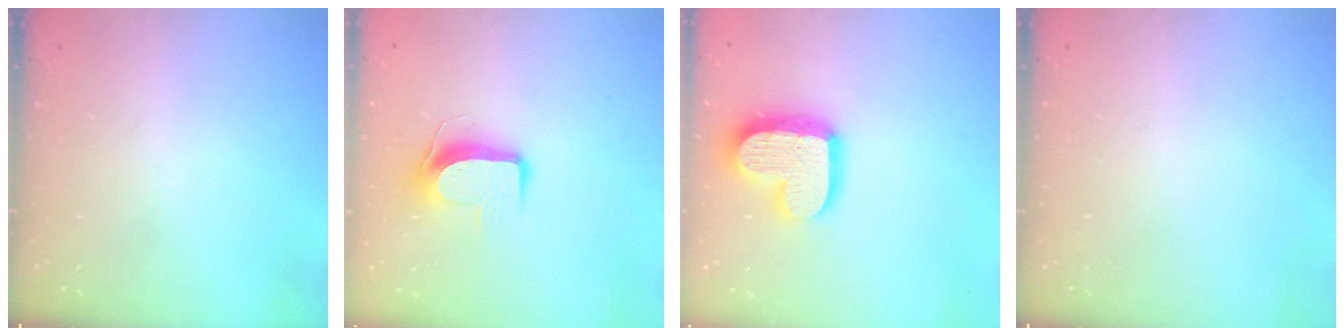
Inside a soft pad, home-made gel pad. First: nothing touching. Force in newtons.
{"total": 9.2, "press": 9.1, "slide": 0.9}
{"total": 17.0, "press": 16.9, "slide": 1.4}
{"total": 0.0}